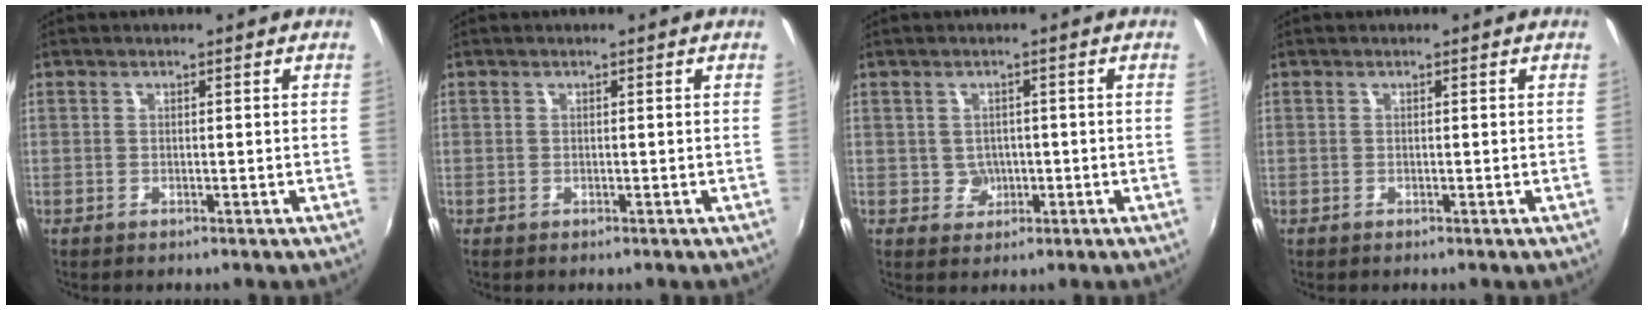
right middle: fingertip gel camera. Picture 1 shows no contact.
{"total": 0.0}
{"total": 2.8, "force": [-0.4, 2.8, 0.4], "torque": [-0.007, 0.006, -0.001]}
{"total": 0.0}